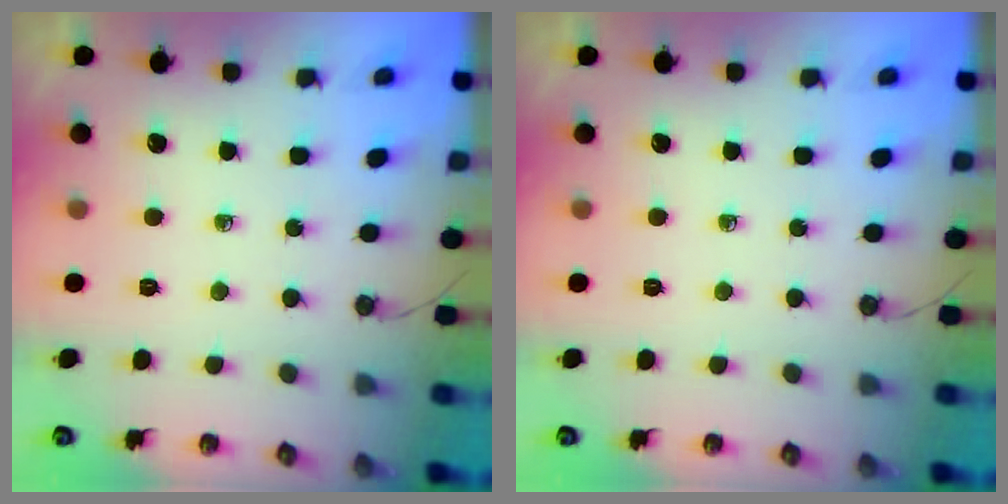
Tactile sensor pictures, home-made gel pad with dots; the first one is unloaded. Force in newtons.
{"total": 0.0}